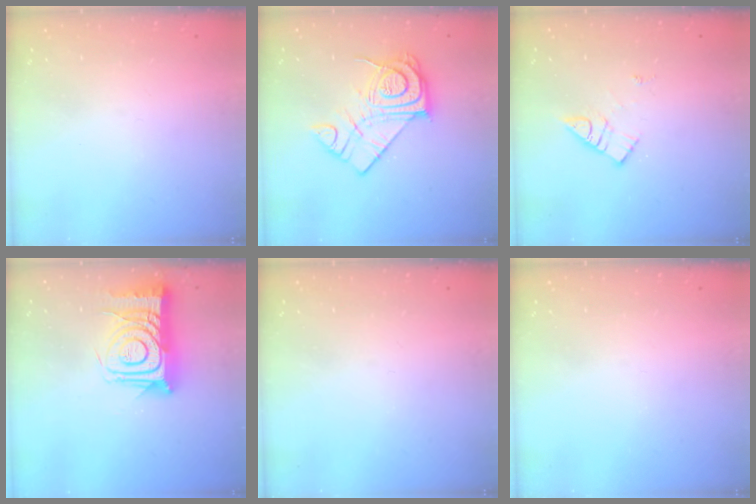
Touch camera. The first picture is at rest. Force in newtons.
{"total": 14.3, "press": 14.3, "slide": 0.7}
{"total": 9.3, "press": 9.3, "slide": 0.5}
{"total": 15.4, "press": 15.3, "slide": 1.4}
{"total": 0.0}
{"total": 0.0}